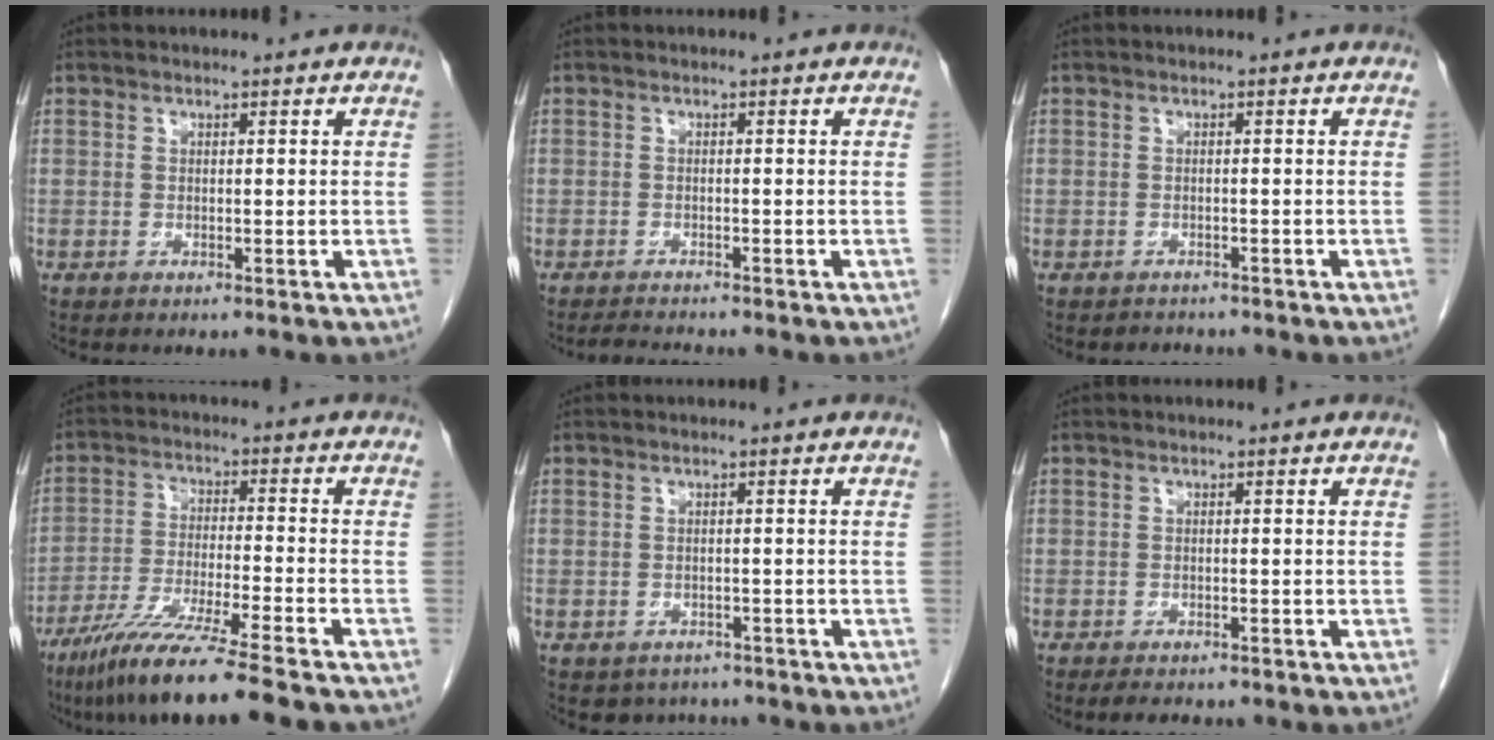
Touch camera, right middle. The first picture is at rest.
{"total": 2.1, "force": [-2.0, -0.1, 0.4], "torque": [-0.013, -0.011, -0.034]}
{"total": 1.6, "force": [-1.4, 0.7, -0.4], "torque": [0.000, -0.001, -0.023]}
{"total": 14.0, "force": [-10.8, -0.7, 8.9], "torque": [-0.161, -0.048, -0.182]}
{"total": 3.6, "force": [-3.0, 2.1, 0.3], "torque": [0.002, 0.007, -0.038]}
{"total": 3.3, "force": [-2.7, 1.3, 1.4], "torque": [-0.022, -0.005, -0.032]}